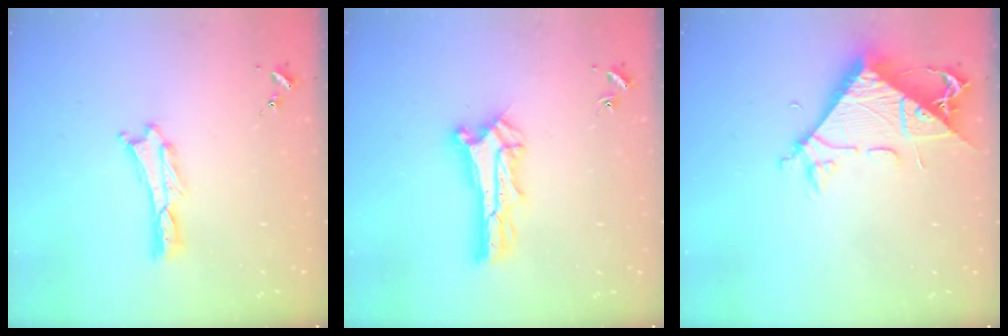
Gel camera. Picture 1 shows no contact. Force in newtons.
{"total": 2.7, "press": 2.7, "slide": 0.3}
{"total": 8.2, "press": 8.2, "slide": 0.7}